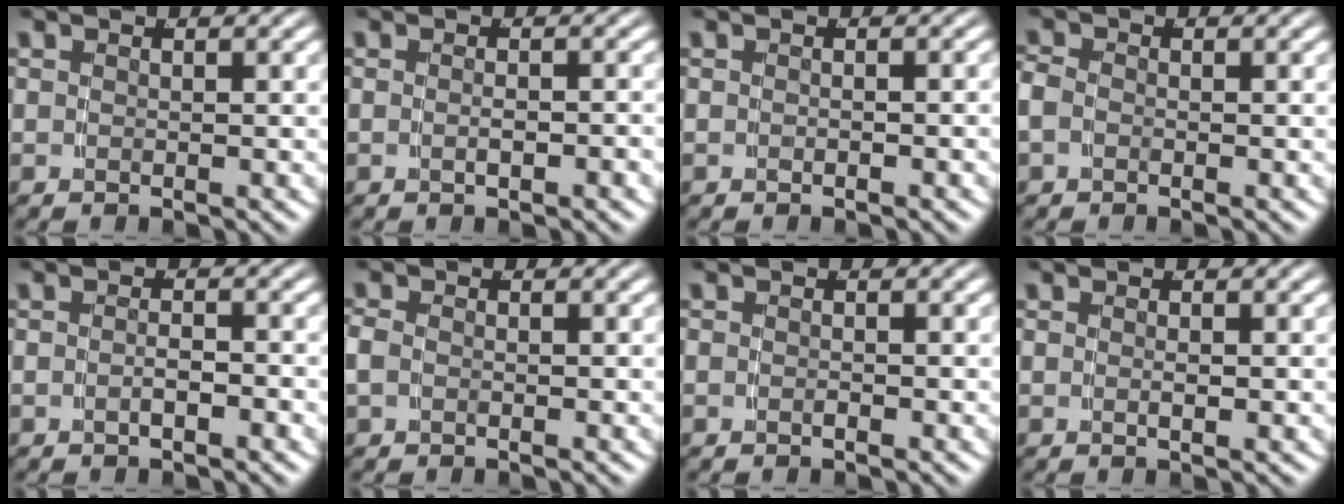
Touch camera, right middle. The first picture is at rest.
{"total": 1.1, "force": [-0.8, 0.0, 0.8], "torque": [-0.014, 0.001, -0.011]}
{"total": 0.8, "force": [-0.6, -0.5, 0.1], "torque": [-0.003, 0.003, -0.010]}
{"total": 1.6, "force": [-0.4, 1.3, 0.9], "torque": [-0.028, -0.006, -0.006]}
{"total": 1.4, "force": [-1.1, 0.0, 0.8], "torque": [-0.012, 0.002, -0.020]}
{"total": 1.4, "force": [-0.3, 1.0, 0.9], "torque": [-0.027, -0.005, -0.003]}
{"total": 0.6, "force": [-0.5, 0.4, 0.2], "torque": [-0.006, -0.001, -0.010]}
{"total": 0.6, "force": [-0.1, -0.2, 0.5], "torque": [-0.012, -0.005, 0.001]}